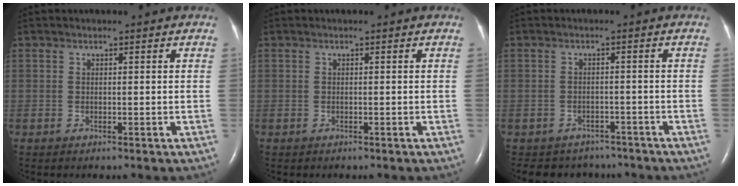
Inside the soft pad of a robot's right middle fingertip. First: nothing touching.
{"total": 0.0}
{"total": 6.4, "force": [-5.6, 3.1, 0.1], "torque": [0.000, 0.010, -0.068]}